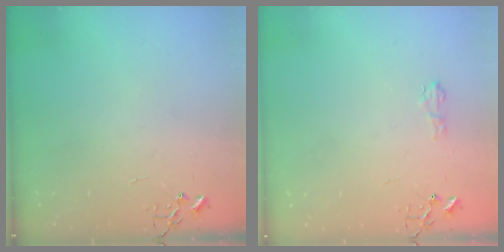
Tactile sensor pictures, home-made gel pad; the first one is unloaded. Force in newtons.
{"total": 6.3, "press": 6.3, "slide": 0.8}